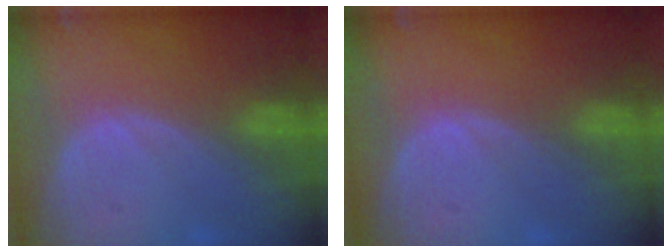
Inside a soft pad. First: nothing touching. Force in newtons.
{"total": 0.0}